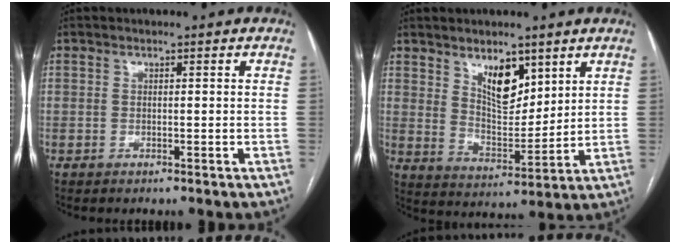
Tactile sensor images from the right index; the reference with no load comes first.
{"total": 8.2, "force": [4.8, 3.7, 5.6], "torque": [-0.096, -0.008, 0.093]}